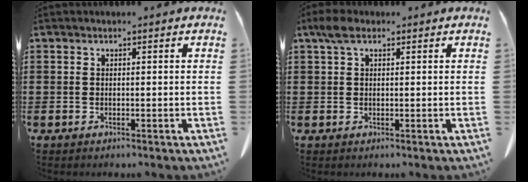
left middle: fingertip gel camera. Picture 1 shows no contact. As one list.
[{"total": 2.6, "force": [1.2, 1.2, 1.9], "torque": [-0.043, 0.006, 0.021]}]